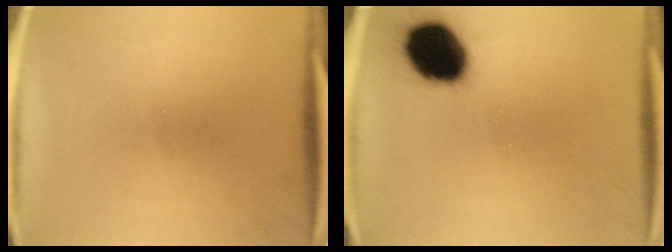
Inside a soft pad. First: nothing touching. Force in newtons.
{"total": 15.9}